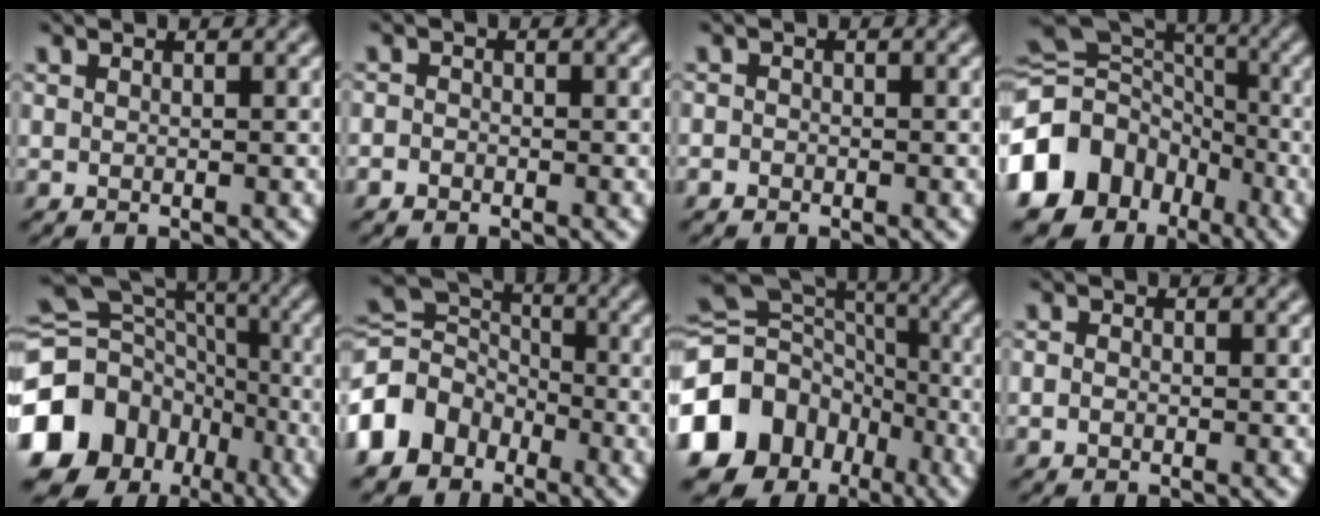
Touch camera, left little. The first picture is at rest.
{"total": 1.4, "force": [-0.5, 1.3, 0.2], "torque": [0.018, 0.011, -0.031]}
{"total": 1.1, "force": [-0.3, 1.0, 0.2], "torque": [0.016, 0.008, -0.023]}
{"total": 14.7, "force": [-7.2, 11.4, 6.0], "torque": [-0.148, 0.004, -0.135]}
{"total": 19.3, "force": [-7.6, 16.0, 7.5], "torque": [-0.189, -0.010, -0.140]}
{"total": 9.1, "force": [-4.6, 7.0, 3.6], "torque": [-0.095, 0.012, -0.106]}
{"total": 16.9, "force": [-7.7, 13.4, 6.7], "torque": [-0.165, -0.010, -0.142]}
{"total": 1.3, "force": [0.0, 1.1, 0.6], "torque": [0.005, 0.010, -0.018]}